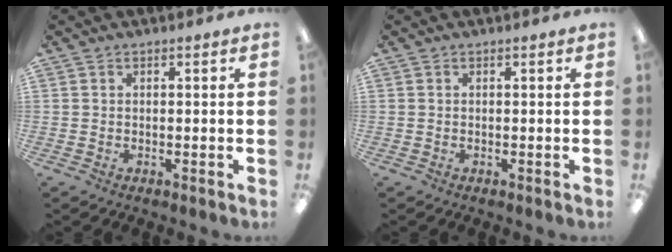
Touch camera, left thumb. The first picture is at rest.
{"total": 0.0}